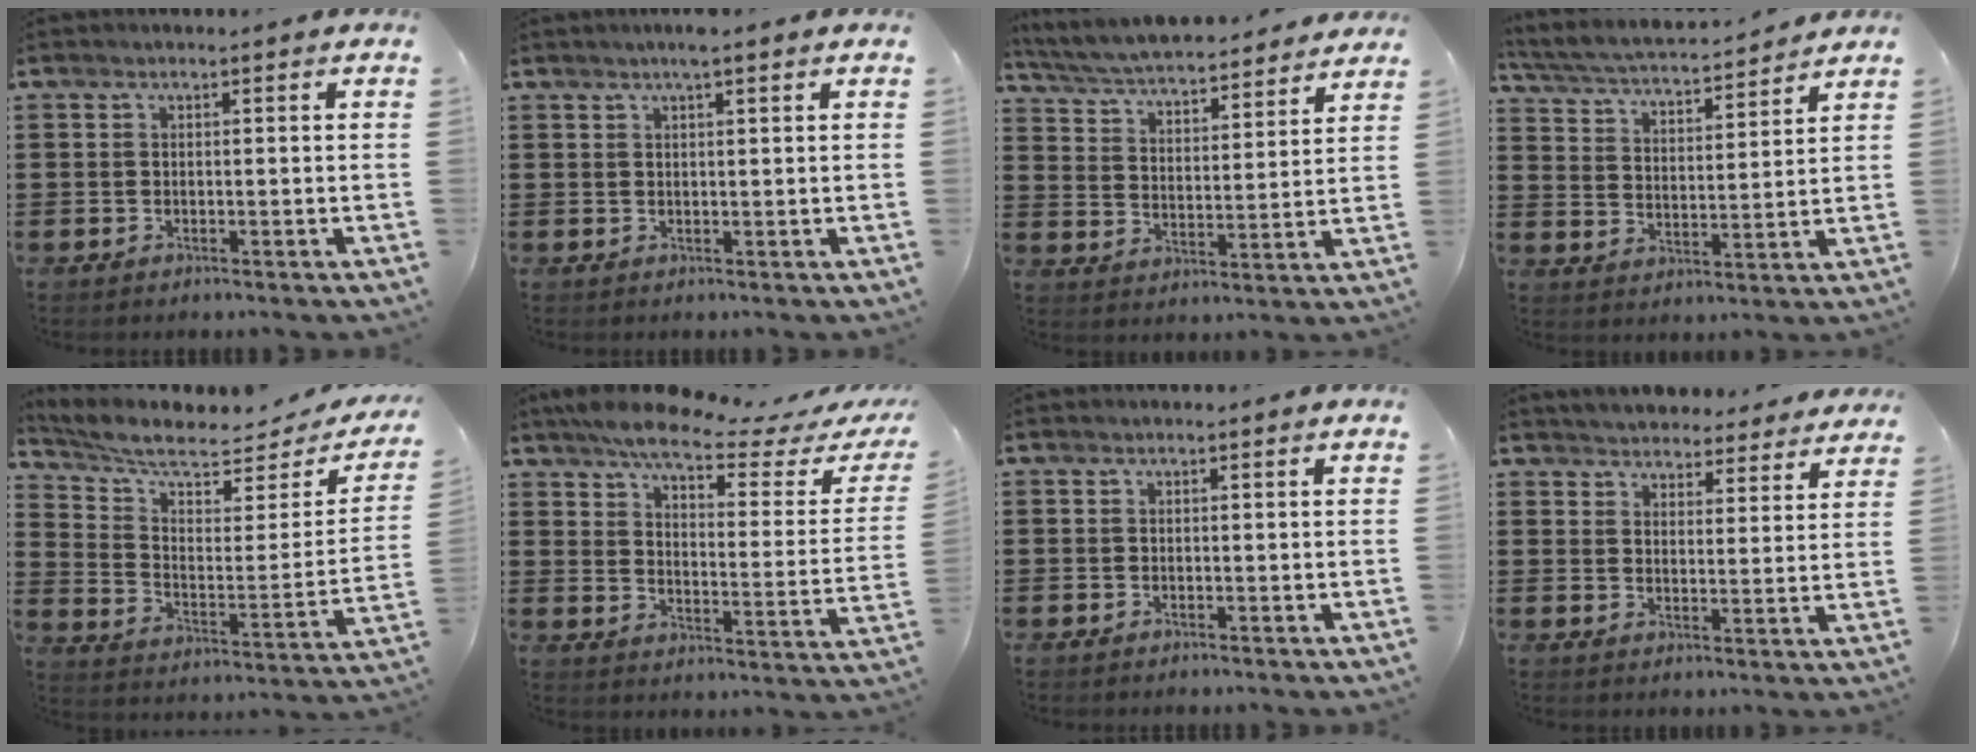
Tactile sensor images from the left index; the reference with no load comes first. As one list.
[{"total": 2.6, "force": [1.9, 0.1, 1.7], "torque": [-0.036, 0.001, 0.035]}, {"total": 5.2, "force": [5.0, -0.1, 1.4], "torque": [-0.050, -0.036, 0.081]}, {"total": 3.7, "force": [3.5, 0.3, 1.3], "torque": [-0.046, -0.027, 0.051]}, {"total": 6.8, "force": [5.5, 1.7, 3.6], "torque": [-0.098, -0.036, 0.094]}, {"total": 7.3, "force": [6.3, 0.8, 3.7], "torque": [-0.094, -0.034, 0.104]}, {"total": 0.0}, {"total": 3.9, "force": [3.9, 0.1, -0.3], "torque": [-0.015, -0.024, 0.069]}]